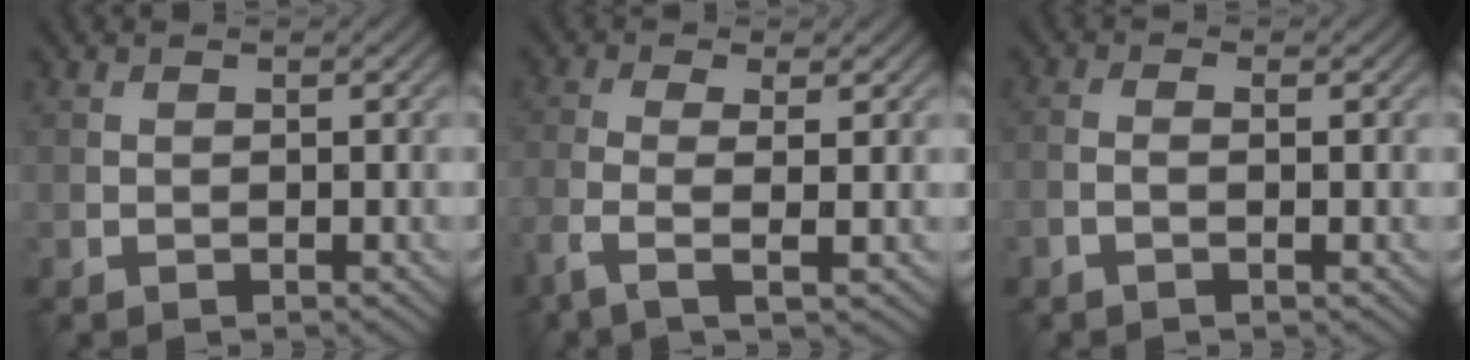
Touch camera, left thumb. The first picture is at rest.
{"total": 4.1, "force": [-1.5, 1.0, 3.7], "torque": [-0.083, -0.001, -0.041]}
{"total": 1.4, "force": [-0.5, 0.2, 1.2], "torque": [-0.029, 0.002, -0.014]}